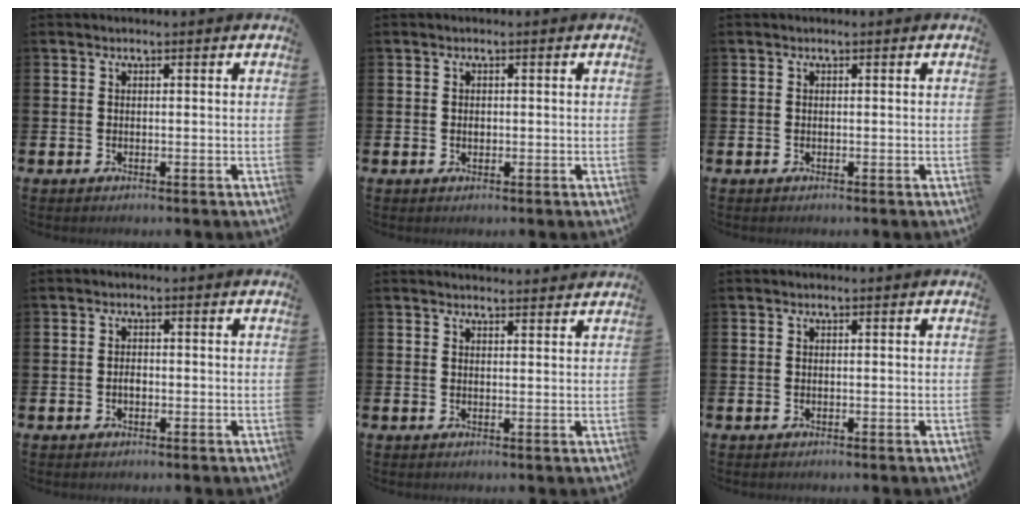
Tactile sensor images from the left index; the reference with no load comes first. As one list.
[{"total": 0.9, "force": [0.0, 0.7, 0.5], "torque": [0.000, 0.003, -0.004]}, {"total": 0.0}, {"total": 1.3, "force": [-0.3, 0.8, 0.9], "torque": [-0.015, 0.003, -0.007]}, {"total": 2.0, "force": [2.0, 0.1, -0.1], "torque": [0.010, -0.014, 0.035]}, {"total": 0.0}]